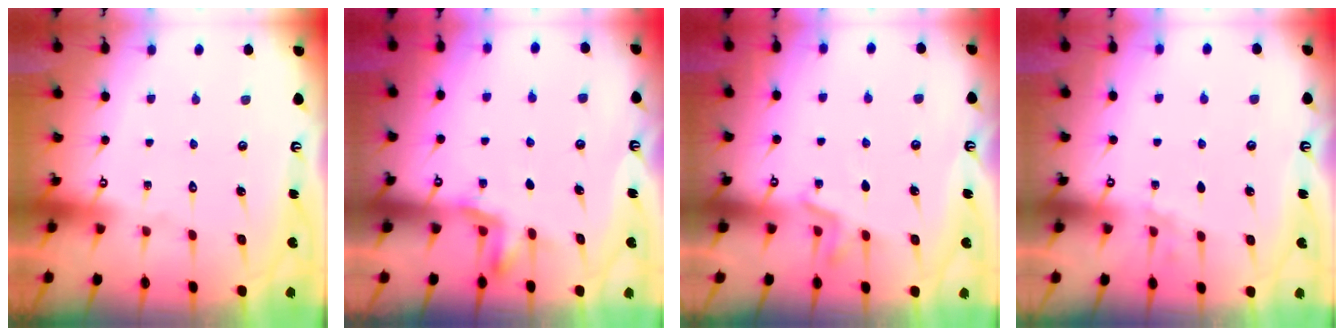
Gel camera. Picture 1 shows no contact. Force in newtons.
{"total": 3.0, "press": 2.9, "slide": 0.6}
{"total": 5.3, "press": 5.0, "slide": 1.9}
{"total": 2.5, "press": 1.6, "slide": 1.8}